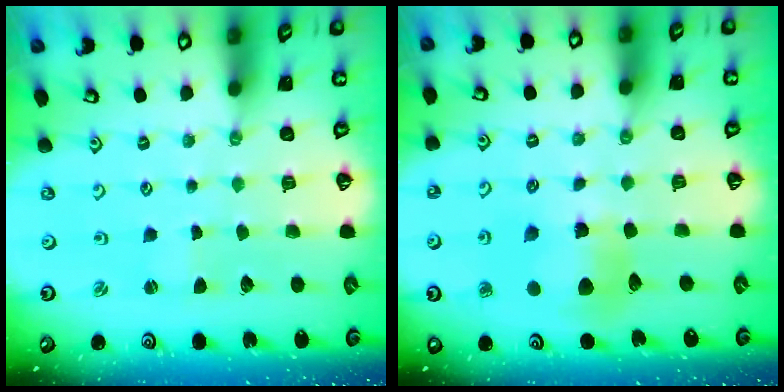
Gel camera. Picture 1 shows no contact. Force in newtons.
{"total": 9.1, "press": 9.0, "slide": 1.2}